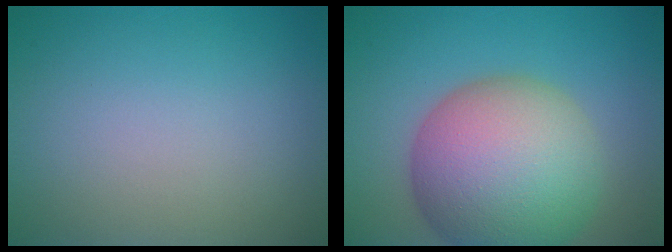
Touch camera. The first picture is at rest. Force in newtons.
{"total": 13.2, "press": 13.2, "slide": 0.6}